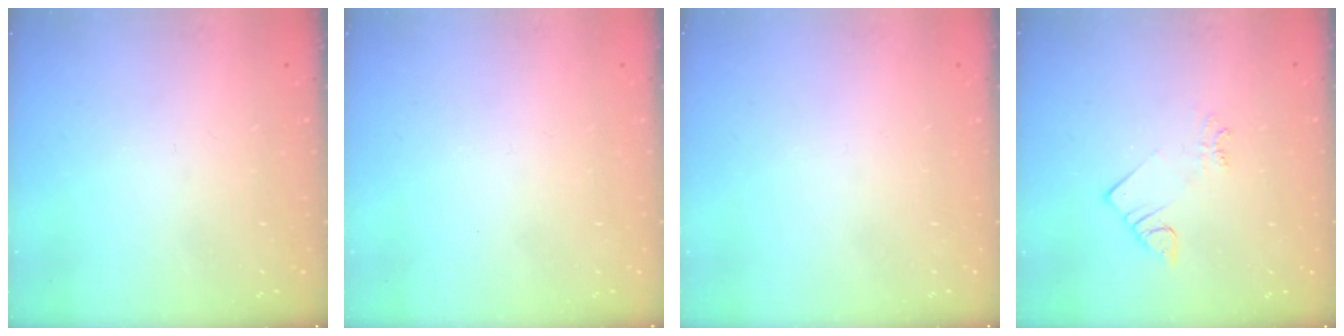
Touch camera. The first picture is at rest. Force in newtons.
{"total": 1.7, "press": 1.6, "slide": 0.1}
{"total": 1.6, "press": 1.6, "slide": 0.1}
{"total": 1.5, "press": 1.4, "slide": 0.3}